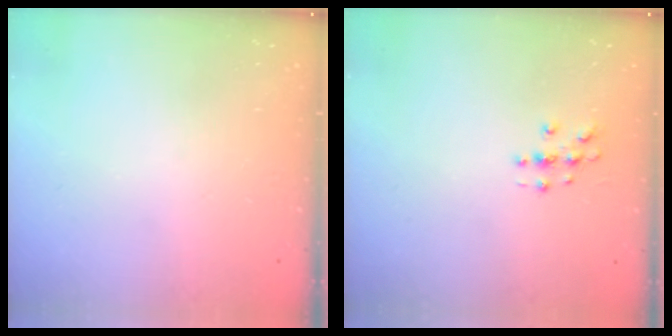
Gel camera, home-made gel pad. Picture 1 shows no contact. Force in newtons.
{"total": 2.8, "press": 2.8, "slide": 0.3}